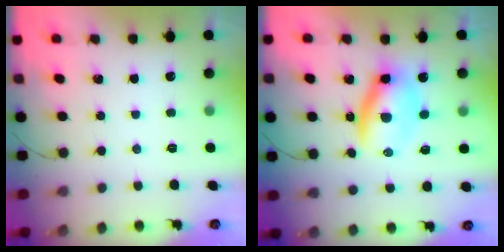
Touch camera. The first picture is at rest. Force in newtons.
{"total": 7.2, "press": 7.1, "slide": 1.2}